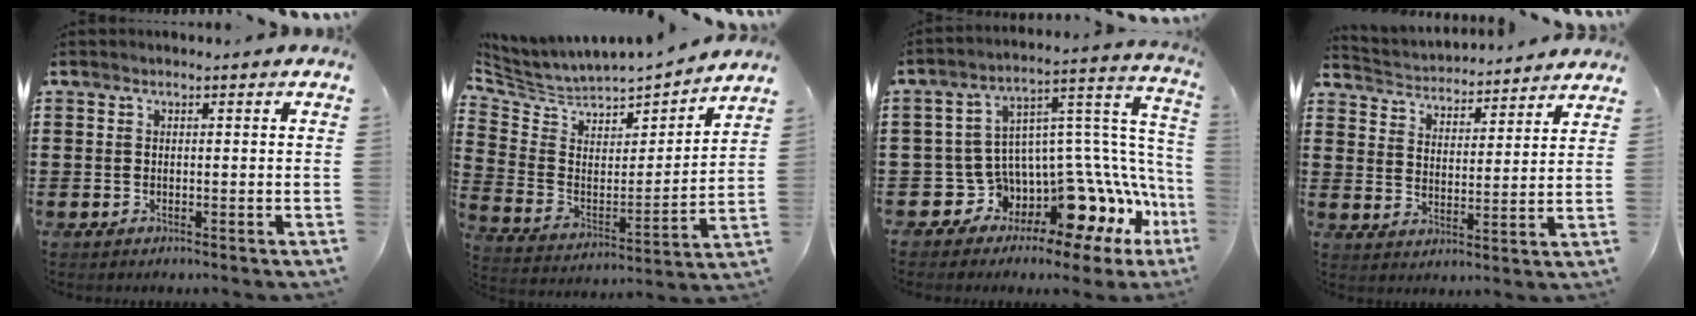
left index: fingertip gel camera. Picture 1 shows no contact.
{"total": 3.5, "force": [3.2, 1.6, 0.0], "torque": [-0.031, -0.041, 0.048]}
{"total": 6.5, "force": [-3.7, 3.0, 4.4], "torque": [-0.085, -0.053, -0.074]}
{"total": 3.3, "force": [3.3, 0.2, -0.4], "torque": [-0.014, -0.031, 0.051]}